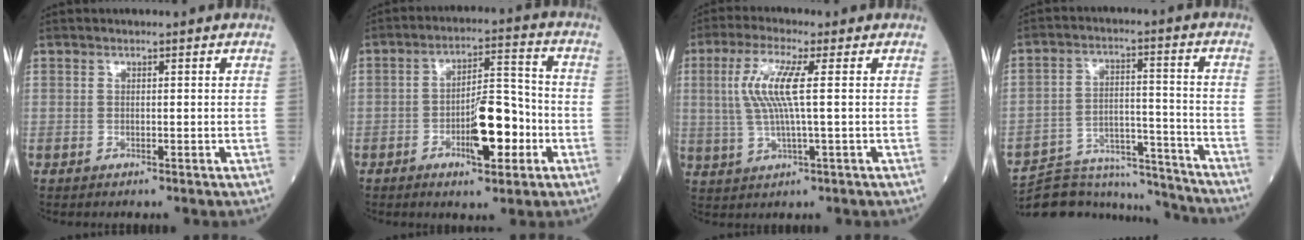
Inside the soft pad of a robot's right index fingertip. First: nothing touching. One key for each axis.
{"total": 9.3, "fx": -3.2, "fy": 2.8, "fz": 8.2, "tx": -0.139, "ty": 0.013, "tz": -0.047}
{"total": 7.6, "fx": 1.4, "fy": 0.2, "fz": 7.5, "tx": -0.171, "ty": 0.007, "tz": 0.029}
{"total": 14.8, "fx": -14.5, "fy": 2.5, "fz": 1.6, "tx": -0.021, "ty": 0.043, "tz": -0.217}